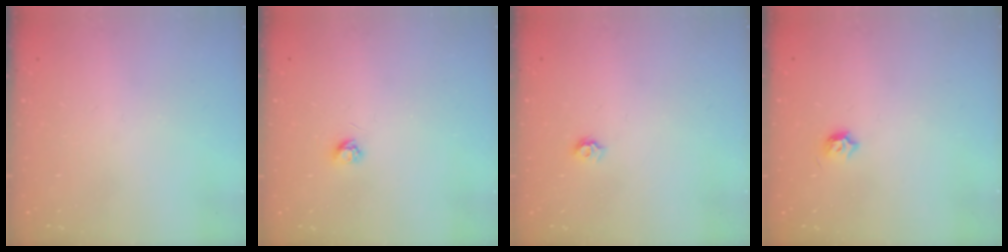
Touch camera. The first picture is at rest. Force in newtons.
{"total": 3.7, "press": 3.7, "slide": 0.3}
{"total": 4.6, "press": 4.6, "slide": 0.6}
{"total": 4.0, "press": 3.8, "slide": 1.0}